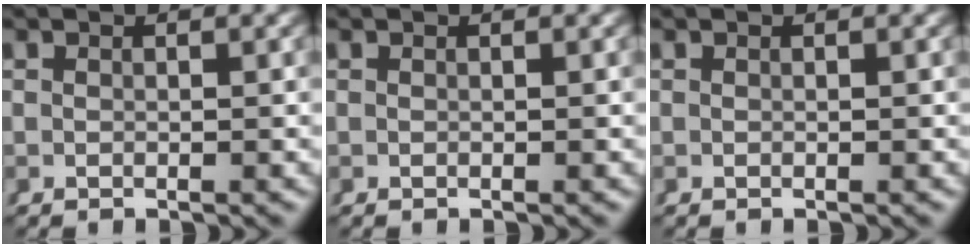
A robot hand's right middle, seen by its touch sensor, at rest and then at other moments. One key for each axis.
{"total": 0.0}
{"total": 0.0}